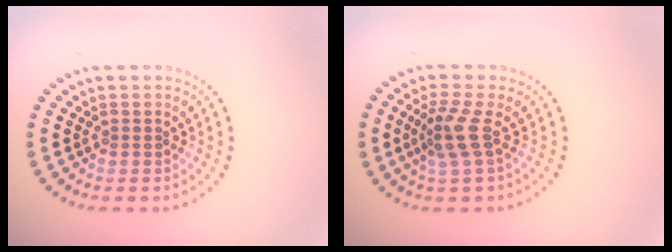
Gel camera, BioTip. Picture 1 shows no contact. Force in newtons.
{"total": 2.8, "press": 2.1, "slide": 1.8}